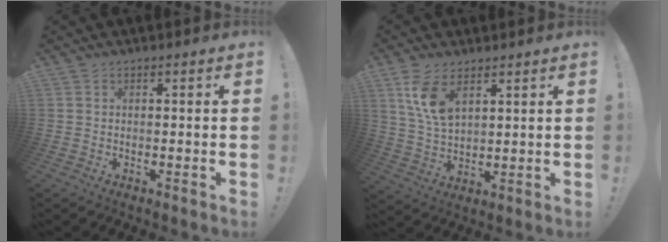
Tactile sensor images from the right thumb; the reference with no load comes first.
{"total": 9.6, "force": [5.3, 4.8, 6.4], "torque": [-0.122, -0.018, 0.100]}